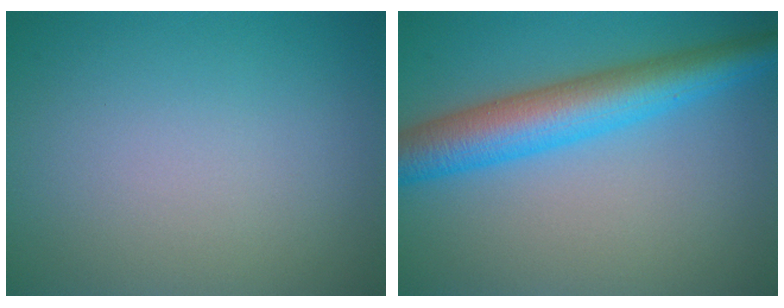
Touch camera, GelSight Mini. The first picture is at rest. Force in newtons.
{"total": 7.1, "press": 7.1, "slide": 0.1}